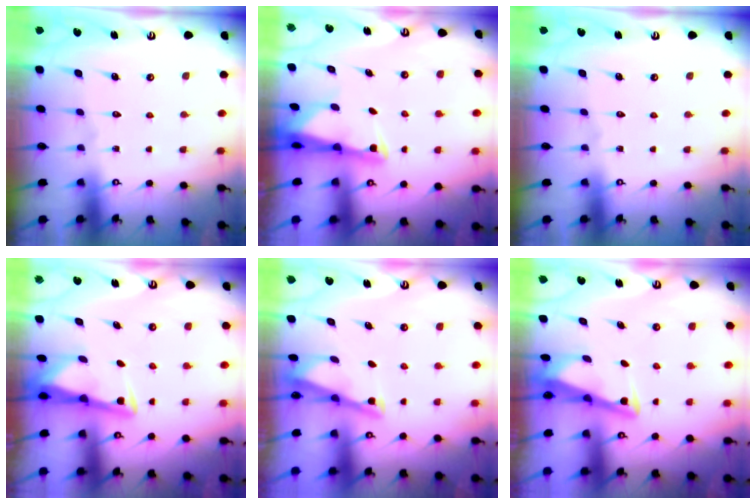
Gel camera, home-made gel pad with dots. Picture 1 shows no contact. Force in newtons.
{"total": 2.5, "press": 2.5, "slide": 0.5}
{"total": 0.0}
{"total": 2.9, "press": 2.9, "slide": 0.4}
{"total": 2.9, "press": 2.9, "slide": 0.3}
{"total": 3.4, "press": 3.3, "slide": 0.4}